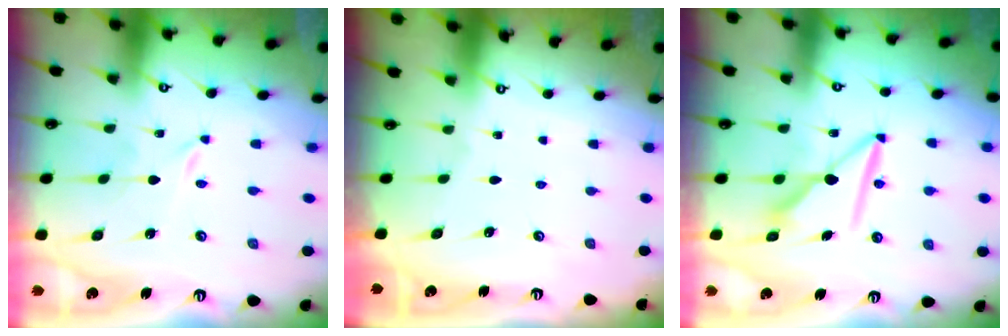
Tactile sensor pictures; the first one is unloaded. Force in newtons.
{"total": 0.0}
{"total": 9.6, "press": 9.6, "slide": 0.4}